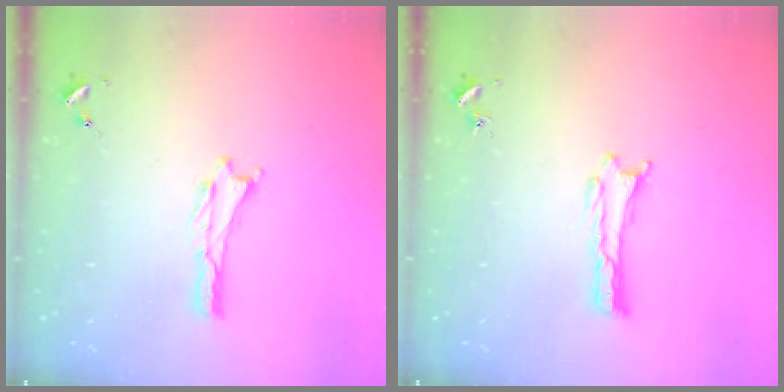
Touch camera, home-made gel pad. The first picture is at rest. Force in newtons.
{"total": 0.0}